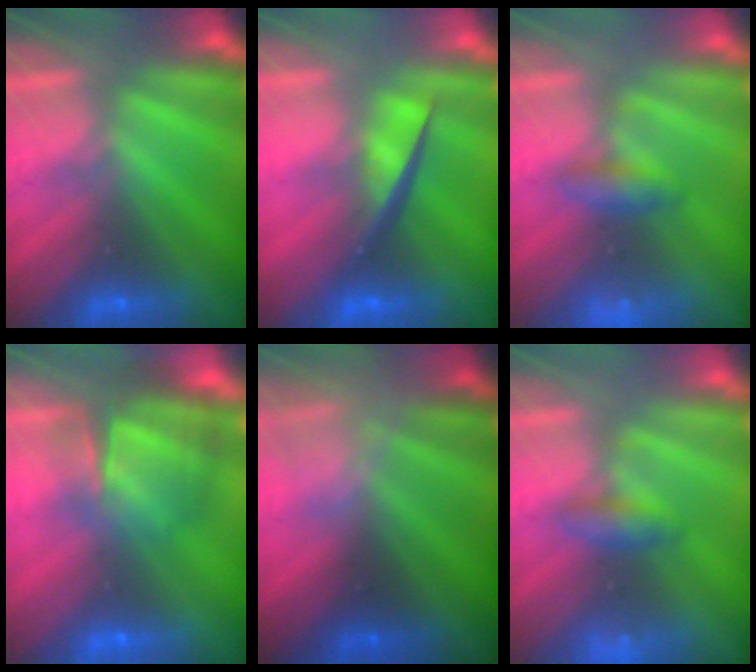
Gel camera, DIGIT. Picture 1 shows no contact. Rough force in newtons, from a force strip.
{"total": 4.5}
{"total": 2.1}
{"total": 7.3}
{"total": 2.3}
{"total": 2.1}